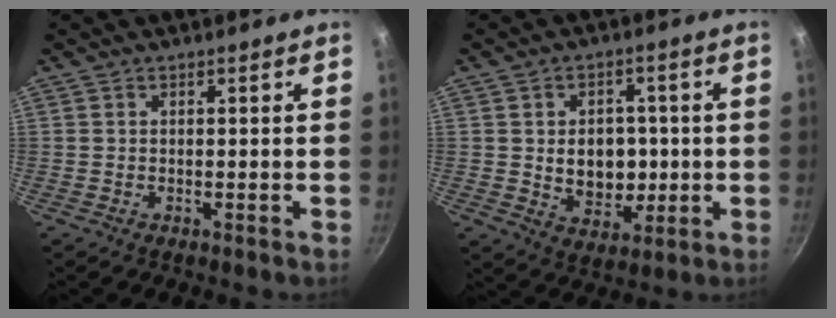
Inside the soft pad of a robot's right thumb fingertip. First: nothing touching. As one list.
[{"total": 10.0, "force": [0.1, 7.7, 6.4], "torque": [-0.061, -0.002, 0.013]}]